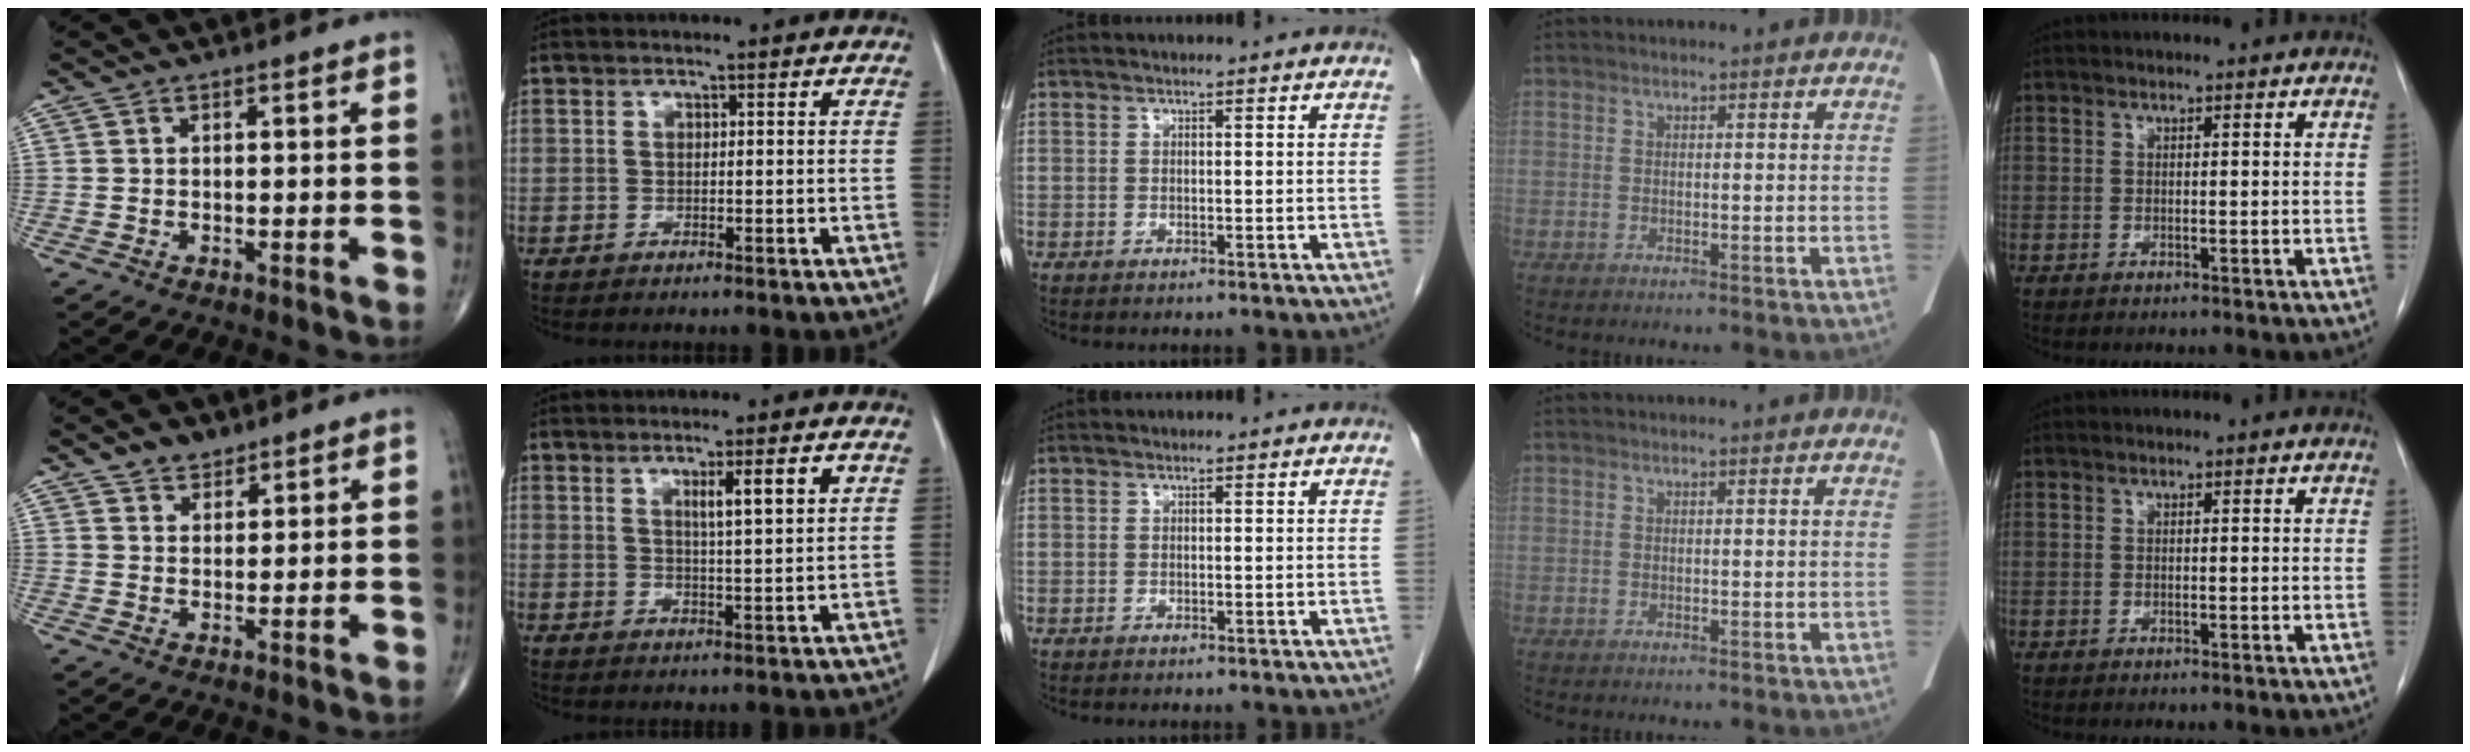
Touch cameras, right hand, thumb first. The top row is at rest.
{"thumb": {"total": 4.0, "force": [3.0, 2.4, 1.3], "torque": [-0.003, -0.019, 0.051]}, "index": {"total": 5.4, "force": [2.4, 0.1, 4.8], "torque": [-0.072, -0.002, 0.038]}}